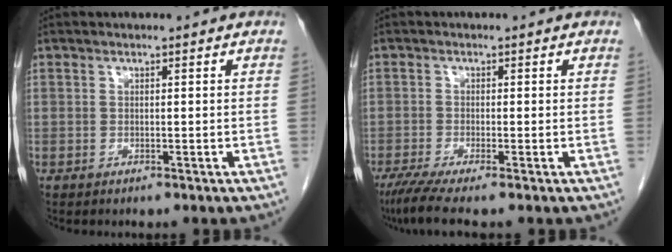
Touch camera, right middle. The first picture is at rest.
{"total": 4.8, "force": [-3.5, -0.2, 3.3], "torque": [-0.061, -0.015, -0.066]}